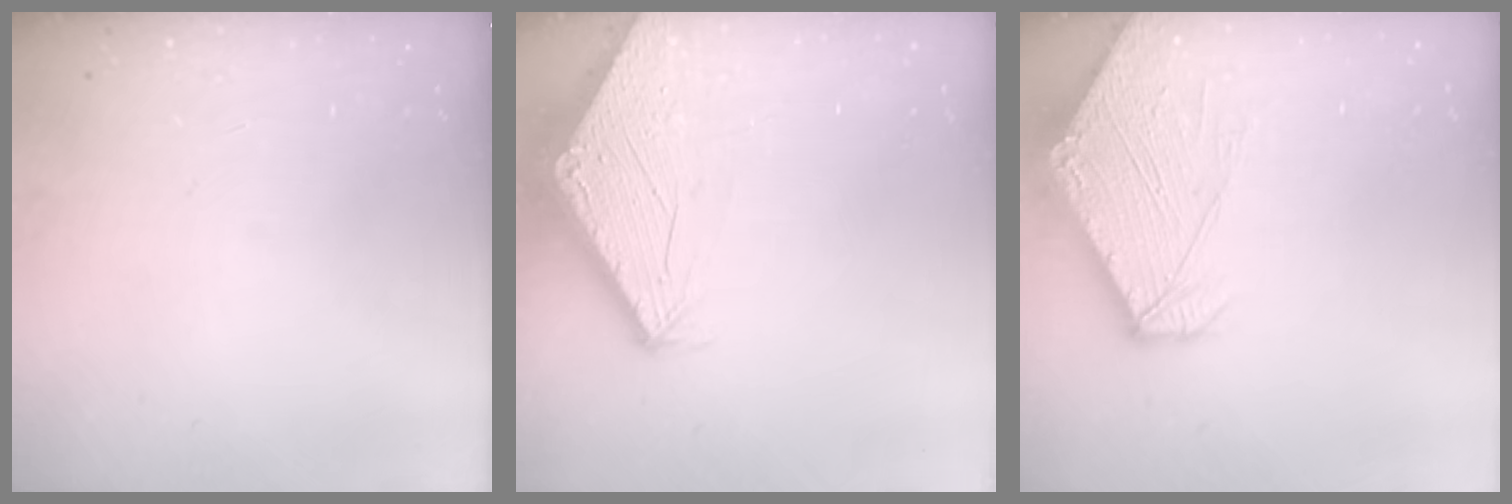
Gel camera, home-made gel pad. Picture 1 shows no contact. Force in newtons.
{"total": 2.8, "press": 2.8, "slide": 0.1}
{"total": 11.1, "press": 11.0, "slide": 1.2}